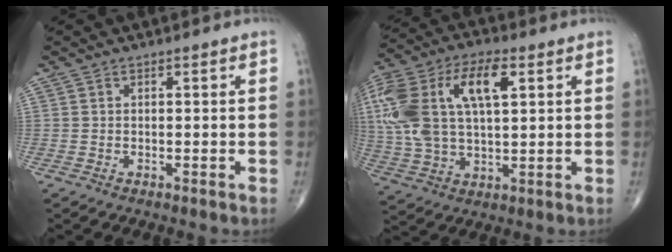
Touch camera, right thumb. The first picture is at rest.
{"total": 22.0, "force": [6.0, 11.0, 18.1], "torque": [-0.403, 0.022, 0.107]}